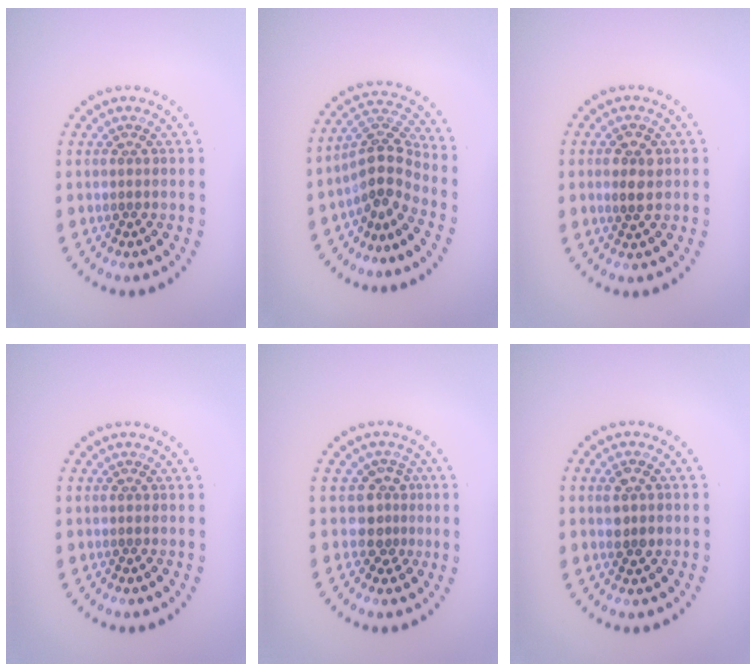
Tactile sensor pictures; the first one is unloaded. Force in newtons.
{"total": 3.6, "press": 2.7, "slide": 2.5}
{"total": 2.3, "press": 2.3, "slide": 0.3}
{"total": 0.0}
{"total": 2.4, "press": 1.8, "slide": 1.6}
{"total": 1.9, "press": 1.9, "slide": 0.3}